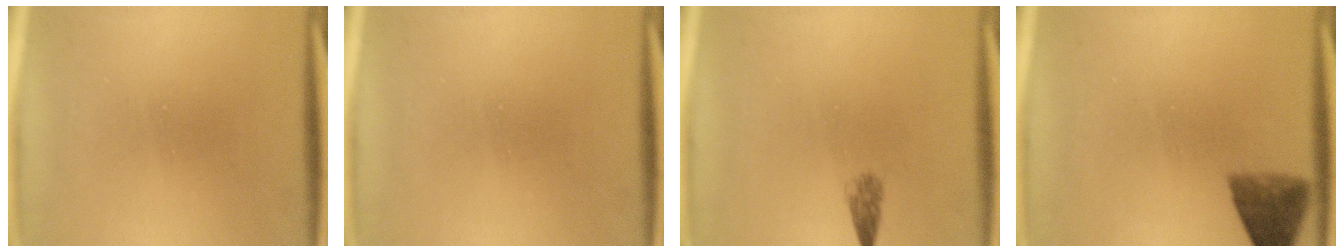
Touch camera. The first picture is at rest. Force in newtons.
{"total": 0.0}
{"total": 1.8}
{"total": 3.5}